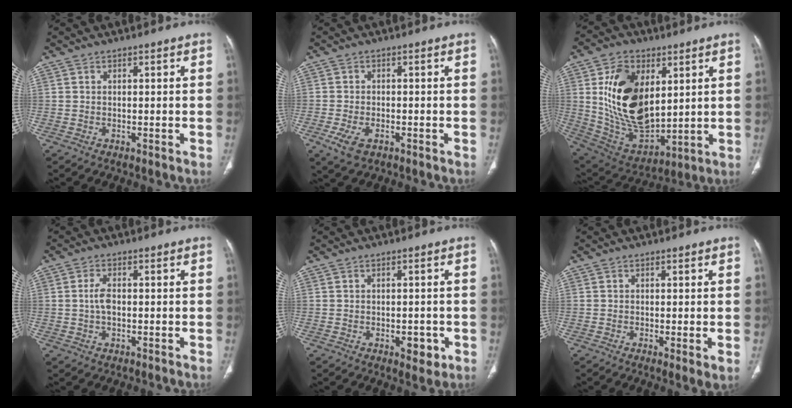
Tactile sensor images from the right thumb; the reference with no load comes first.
{"total": 4.4, "force": [-2.0, 2.3, 3.1], "torque": [-0.070, 0.000, -0.032]}
{"total": 20.9, "force": [4.8, 12.6, 15.9], "torque": [-0.260, -0.027, 0.108]}
{"total": 3.1, "force": [0.0, 1.7, 2.6], "torque": [-0.056, 0.006, -0.002]}
{"total": 3.8, "force": [-1.3, 2.1, 2.9], "torque": [-0.023, 0.002, -0.009]}
{"total": 2.7, "force": [-0.4, 0.5, 2.6], "torque": [-0.050, -0.012, -0.010]}